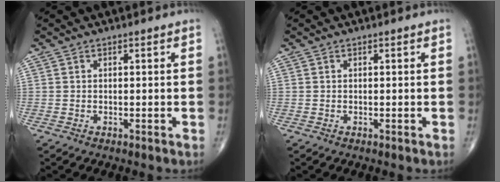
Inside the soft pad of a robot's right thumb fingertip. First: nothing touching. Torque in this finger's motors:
{"motor_torque": [-0.01, 0.02, 0.00, 0.00, 0.02]}